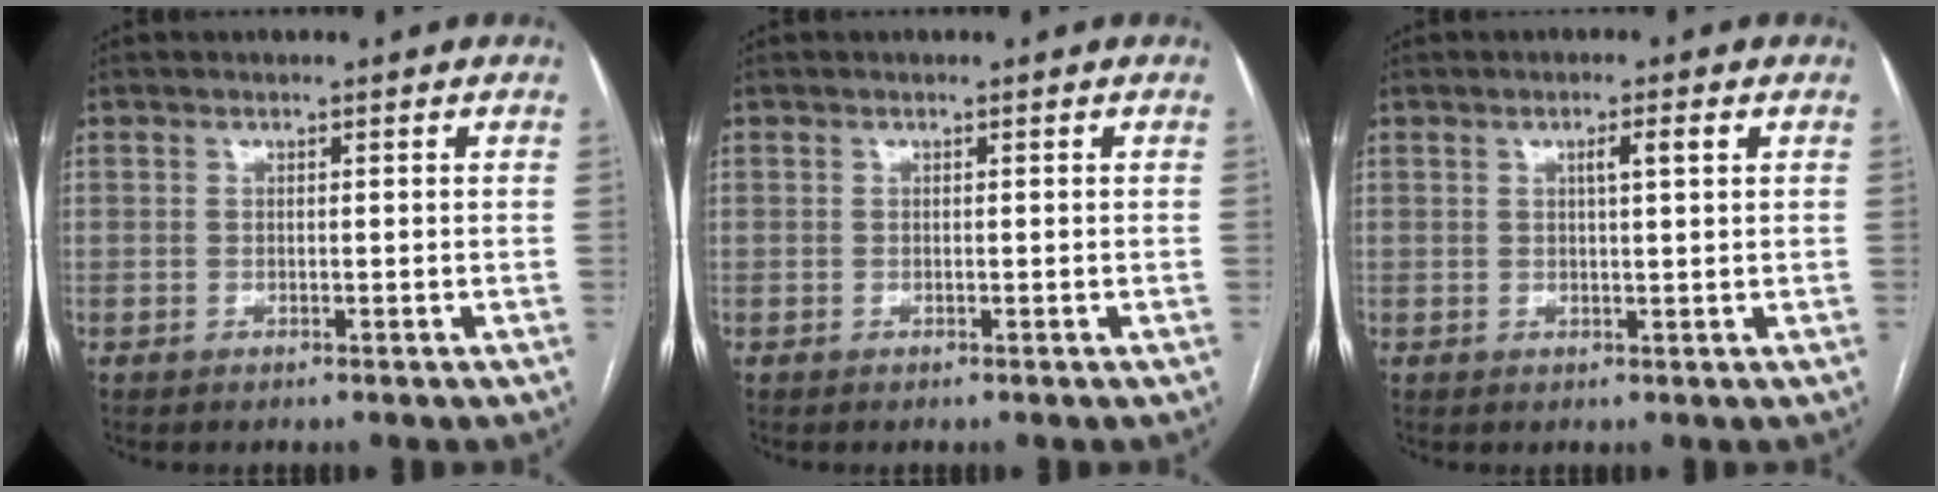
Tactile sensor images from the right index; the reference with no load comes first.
{"total": 0.0}
{"total": 2.6, "force": [1.0, 0.1, 2.4], "torque": [-0.042, 0.003, 0.015]}